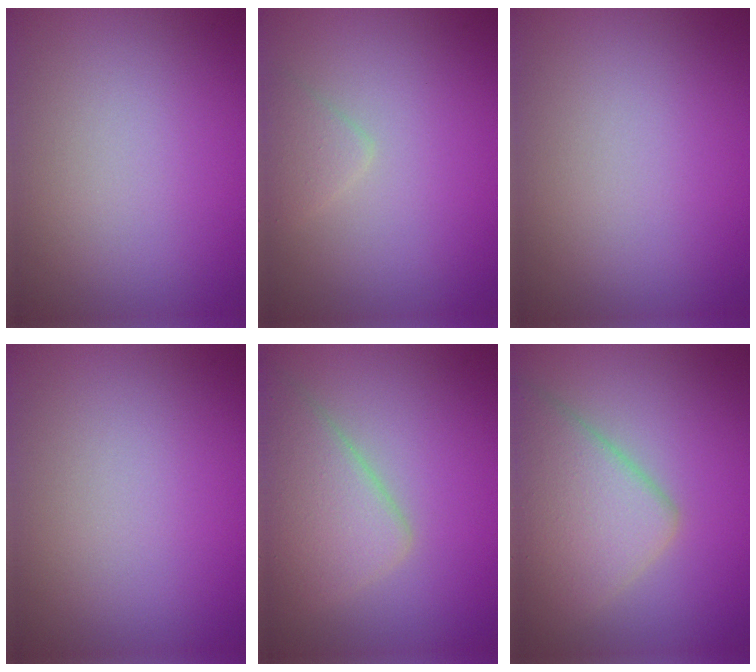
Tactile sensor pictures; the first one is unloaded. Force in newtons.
{"total": 1.3, "press": 1.3, "slide": 0.0}
{"total": 0.0}
{"total": 0.0}
{"total": 5.2, "press": 5.1, "slide": 0.3}
{"total": 6.5, "press": 6.5, "slide": 0.1}